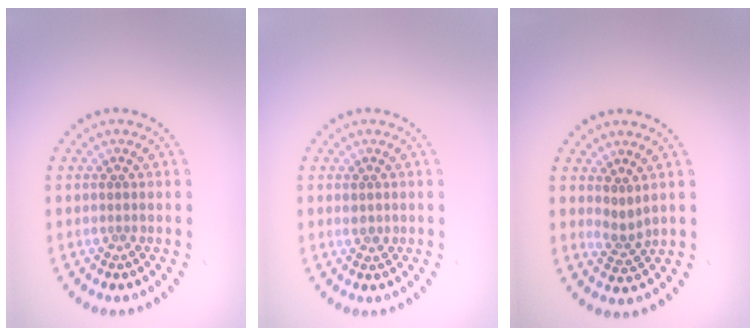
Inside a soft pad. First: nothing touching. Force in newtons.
{"total": 0.9, "press": 0.8, "slide": 0.2}
{"total": 1.7, "press": 1.2, "slide": 1.3}